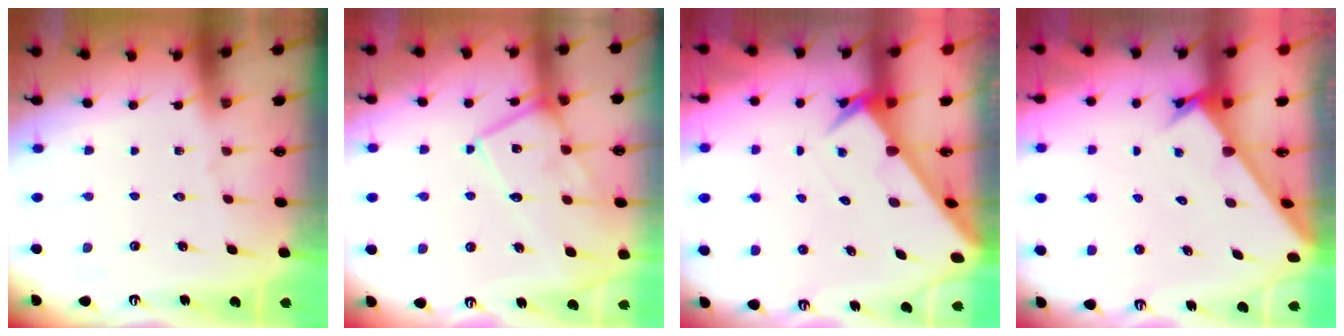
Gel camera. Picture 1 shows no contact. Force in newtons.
{"total": 17.0, "press": 16.9, "slide": 1.6}
{"total": 3.7, "press": 3.7, "slide": 0.2}
{"total": 2.6, "press": 2.6, "slide": 0.3}